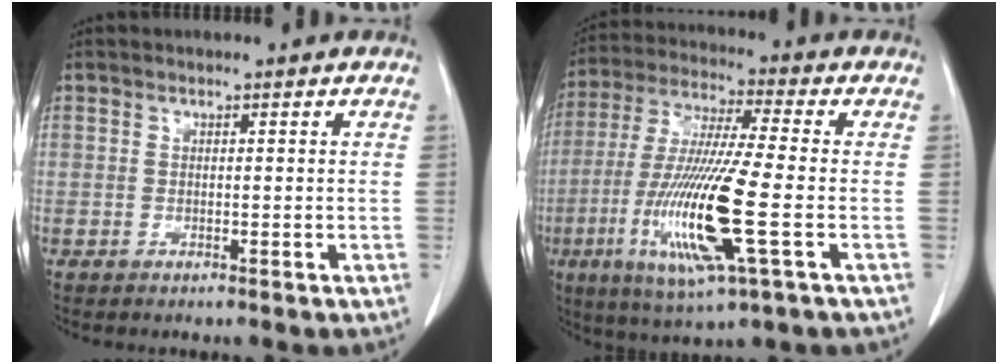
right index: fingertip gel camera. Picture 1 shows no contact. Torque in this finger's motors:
{"motor_torque": [2.14, 0.00, 1.05, 0.18]}